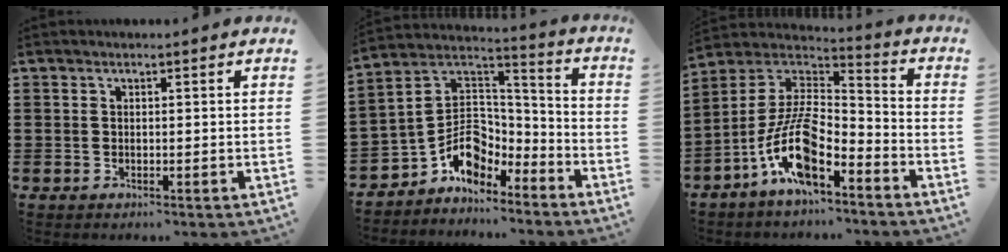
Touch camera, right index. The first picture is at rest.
{"total": 8.4, "force": [-4.0, 6.2, 4.1], "torque": [-0.105, -0.002, -0.080]}
{"total": 12.3, "force": [-6.7, 4.3, 9.4], "torque": [-0.221, -0.007, -0.138]}